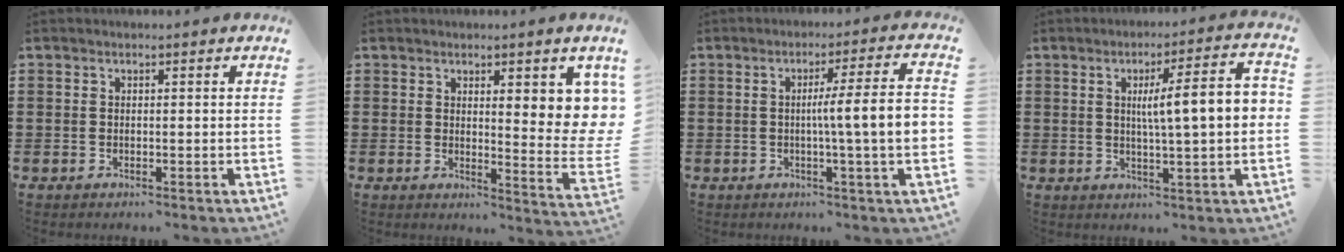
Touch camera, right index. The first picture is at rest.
{"total": 5.5, "force": [3.4, 1.4, 4.2], "torque": [-0.060, -0.027, 0.053]}
{"total": 8.4, "force": [-0.2, 0.0, 8.4], "torque": [-0.141, -0.007, -0.010]}
{"total": 9.4, "force": [1.1, 1.0, 9.3], "torque": [-0.162, 0.000, 0.011]}